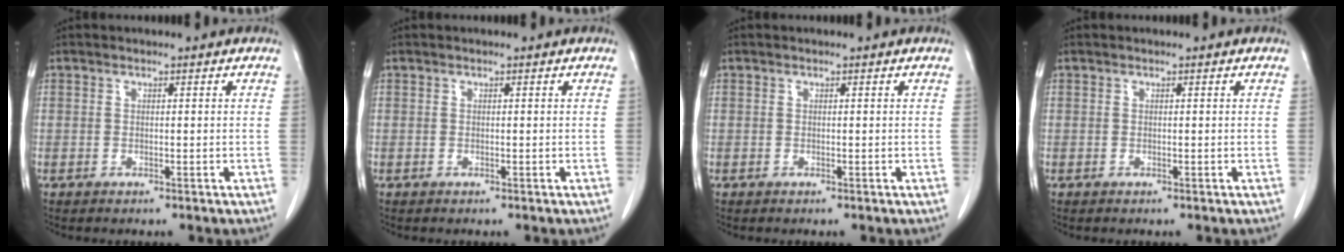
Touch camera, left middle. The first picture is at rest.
{"total": 0.0}
{"total": 0.0}
{"total": 0.0}